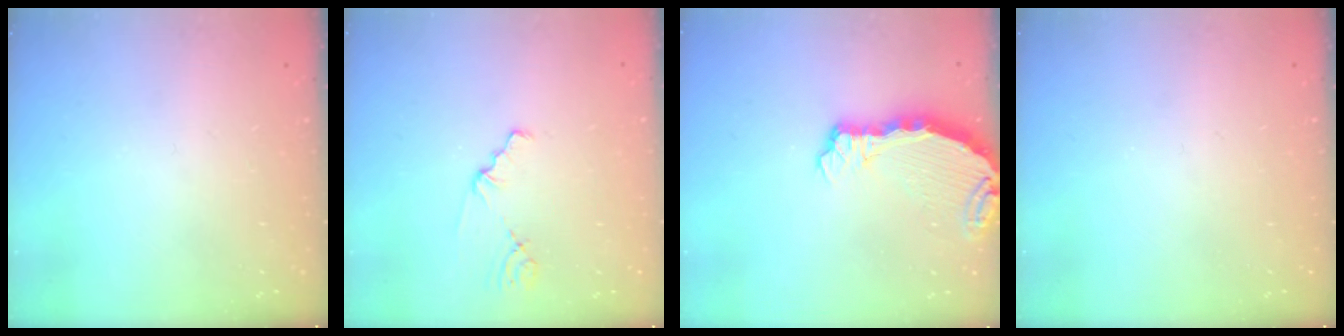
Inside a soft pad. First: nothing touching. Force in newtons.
{"total": 1.3, "press": 1.3, "slide": 0.3}
{"total": 5.7, "press": 5.6, "slide": 0.6}
{"total": 0.0}